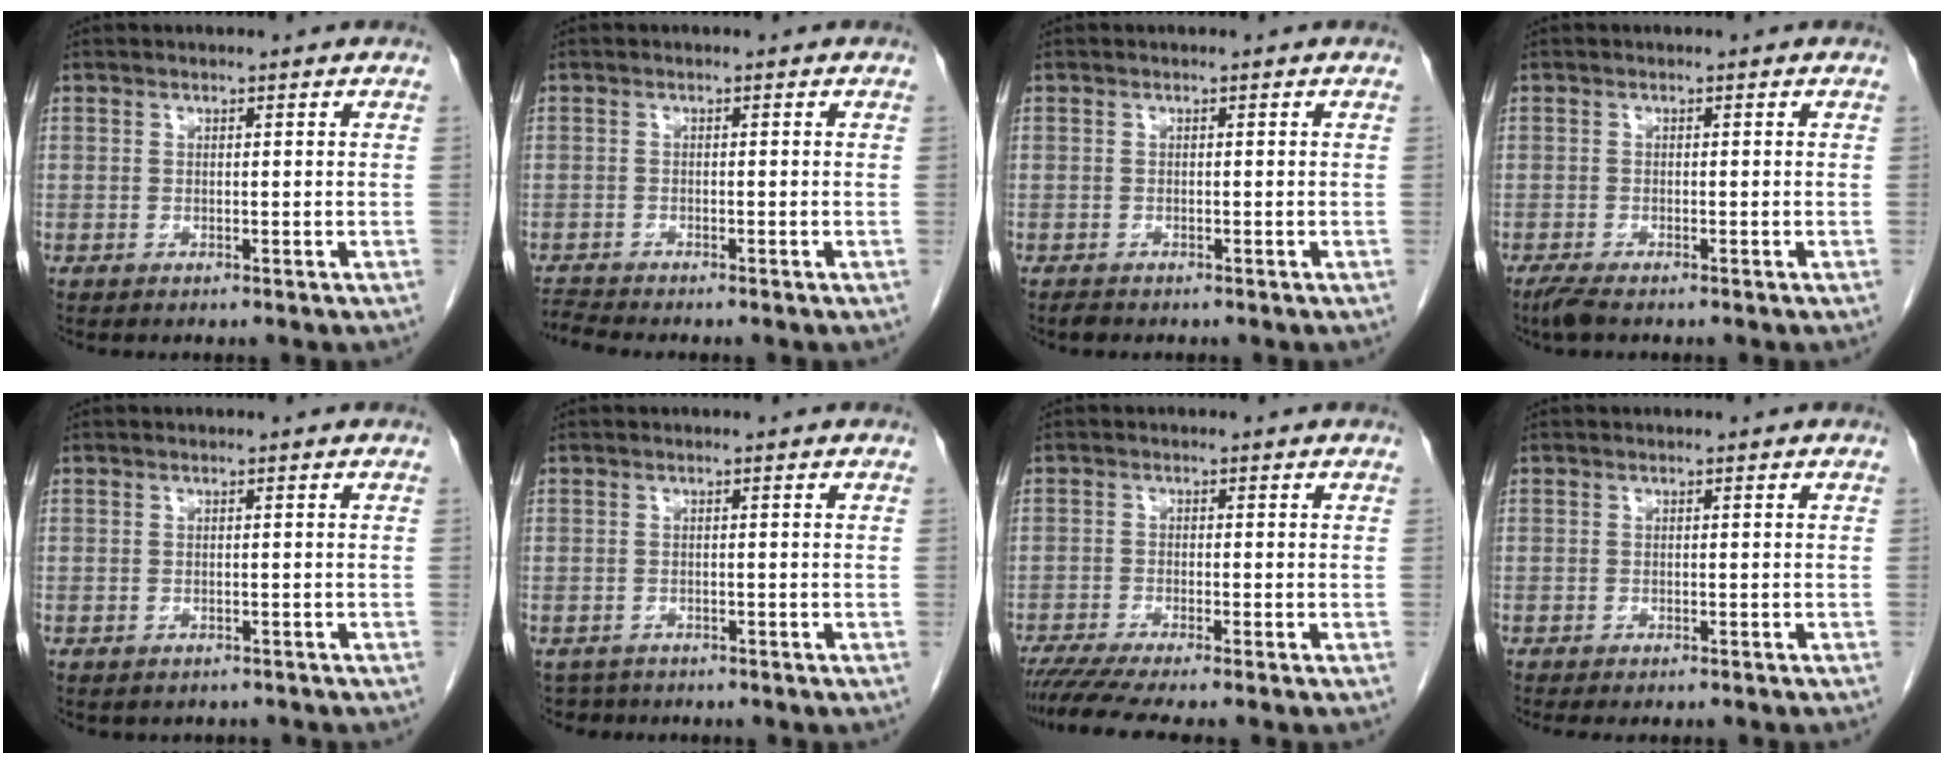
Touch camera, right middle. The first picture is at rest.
{"total": 2.2, "force": [-1.9, -0.9, -0.2], "torque": [-0.004, -0.016, -0.039]}
{"total": 0.7, "force": [-0.6, 0.2, 0.2], "torque": [-0.012, -0.002, -0.012]}
{"total": 2.2, "force": [-1.7, 0.3, 1.3], "torque": [-0.036, -0.009, -0.034]}
{"total": 1.8, "force": [-1.5, 1.0, 0.3], "torque": [-0.009, 0.000, -0.017]}
{"total": 2.7, "force": [-2.2, 1.5, -0.2], "torque": [0.000, 0.000, -0.036]}
{"total": 6.7, "force": [-5.6, -0.6, 3.5], "torque": [-0.052, -0.016, -0.093]}
{"total": 3.8, "force": [-3.4, 0.6, 1.7], "torque": [-0.017, -0.005, -0.044]}